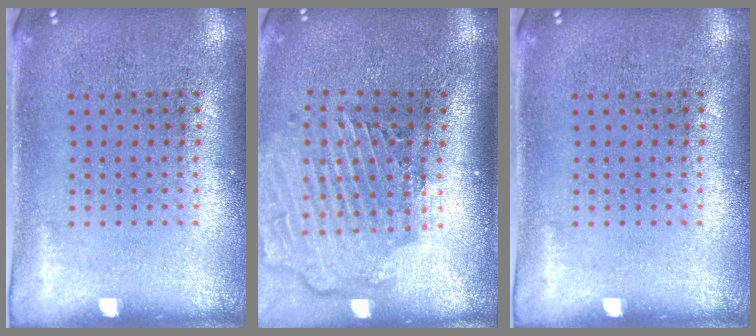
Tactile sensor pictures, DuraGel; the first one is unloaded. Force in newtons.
{"total": 2.9, "press": 2.4, "slide": 1.7}
{"total": 0.0}